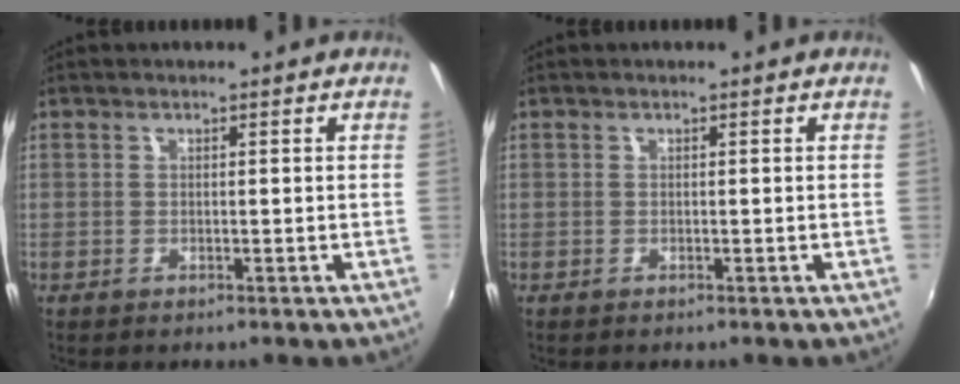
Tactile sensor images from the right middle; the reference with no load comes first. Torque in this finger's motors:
{"motor_torque": [0.08, -0.27, 0.03, 0.00]}